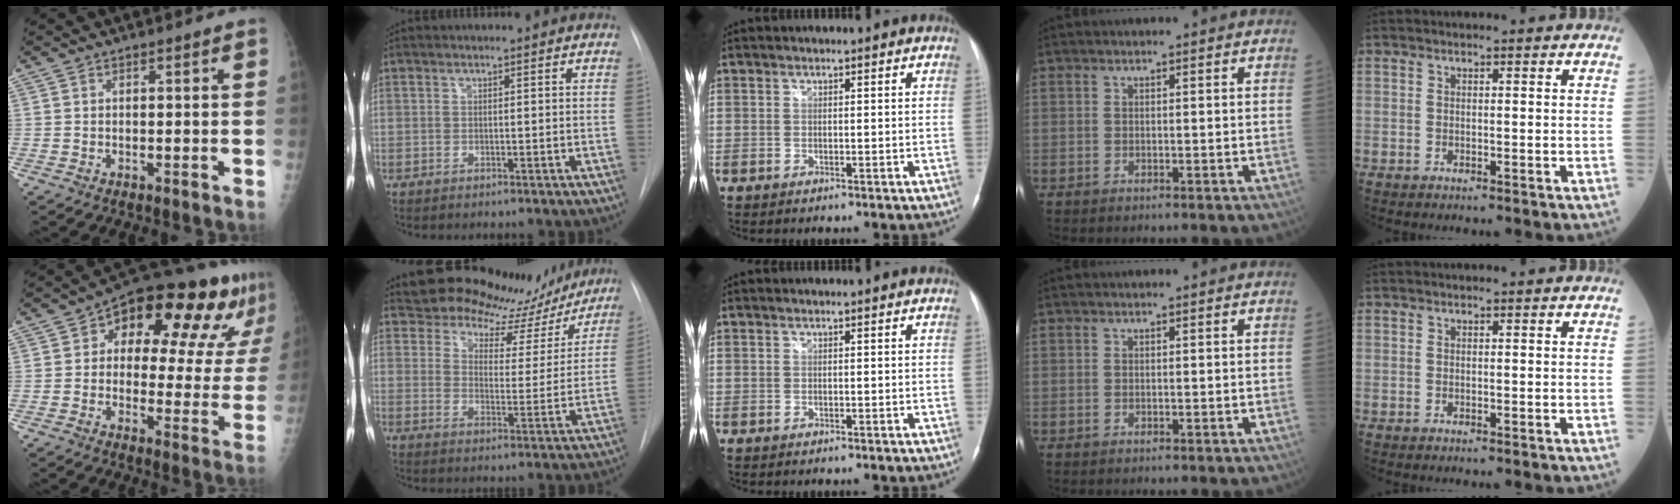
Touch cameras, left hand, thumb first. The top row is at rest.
{"thumb": {"total": 21.2, "force": [9.4, 10.1, 16.2], "torque": [-0.175, 0.011, 0.129]}, "index": {"total": 14.4, "force": [13.2, 5.3, 2.3], "torque": [-0.012, -0.027, 0.156]}}